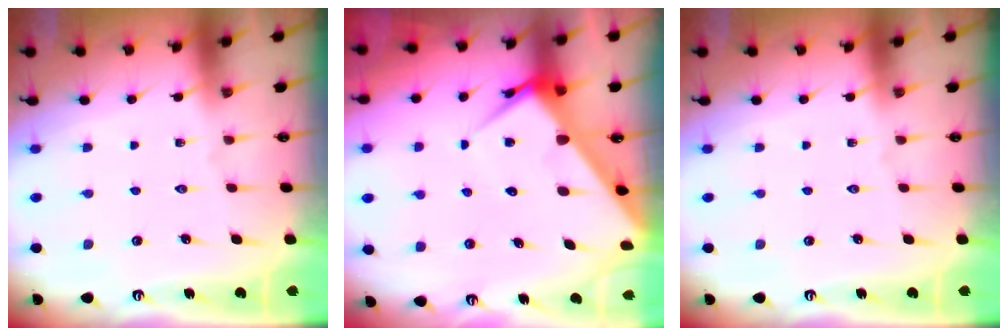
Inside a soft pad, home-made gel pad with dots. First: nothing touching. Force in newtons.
{"total": 6.3, "press": 6.3, "slide": 0.5}
{"total": 0.0}